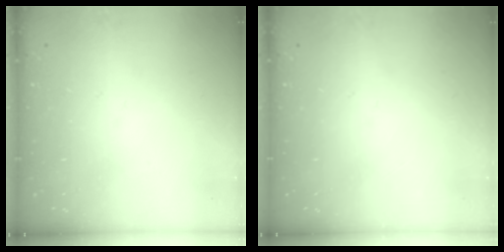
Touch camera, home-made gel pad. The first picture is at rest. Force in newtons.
{"total": 0.0}